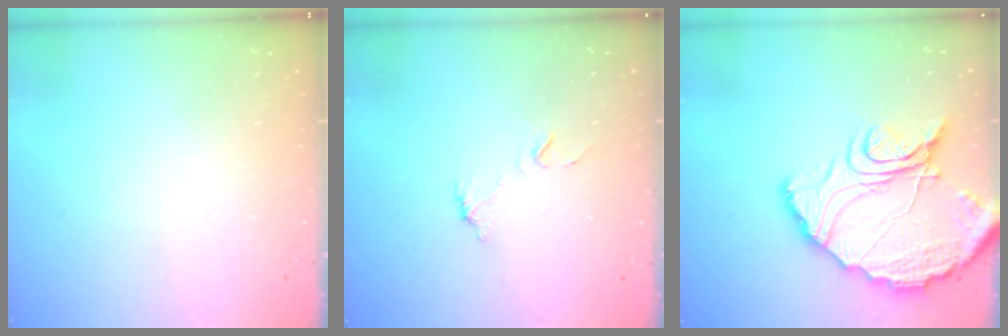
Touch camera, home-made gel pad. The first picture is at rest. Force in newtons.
{"total": 5.6, "press": 5.6, "slide": 0.4}
{"total": 18.0, "press": 17.9, "slide": 1.6}